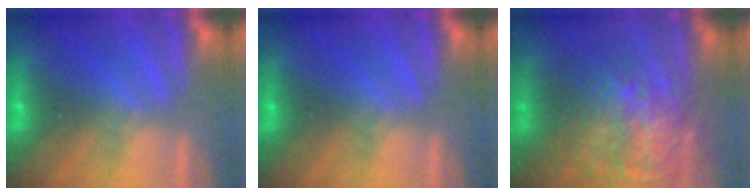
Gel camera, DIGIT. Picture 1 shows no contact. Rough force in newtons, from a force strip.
{"total": 0.0}
{"total": 8.7}